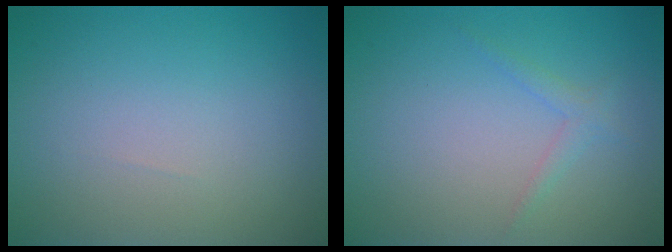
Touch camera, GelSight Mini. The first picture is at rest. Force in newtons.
{"total": 1.1, "press": 1.1, "slide": 0.0}